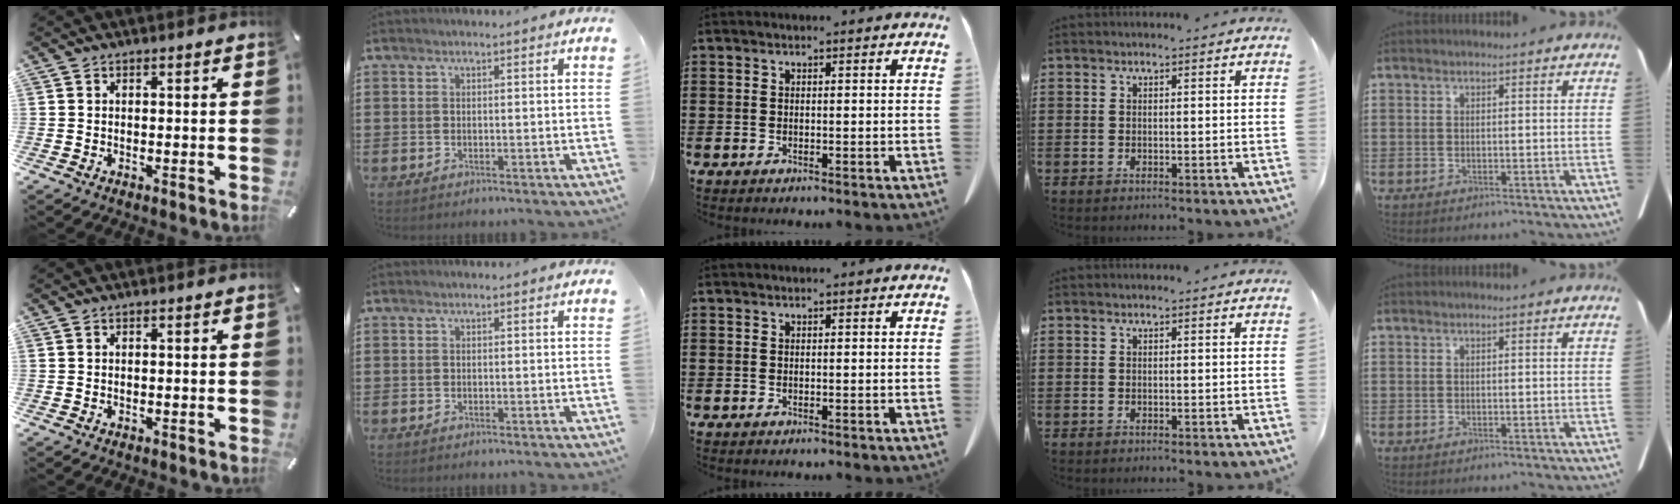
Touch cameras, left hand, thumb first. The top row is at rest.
{}